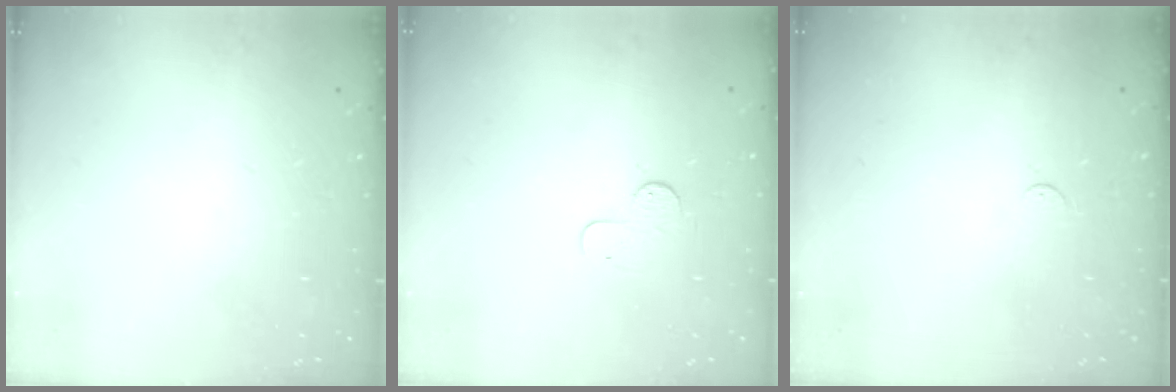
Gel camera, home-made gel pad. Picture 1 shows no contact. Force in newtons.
{"total": 5.0, "press": 5.0, "slide": 0.4}
{"total": 2.7, "press": 2.7, "slide": 0.4}